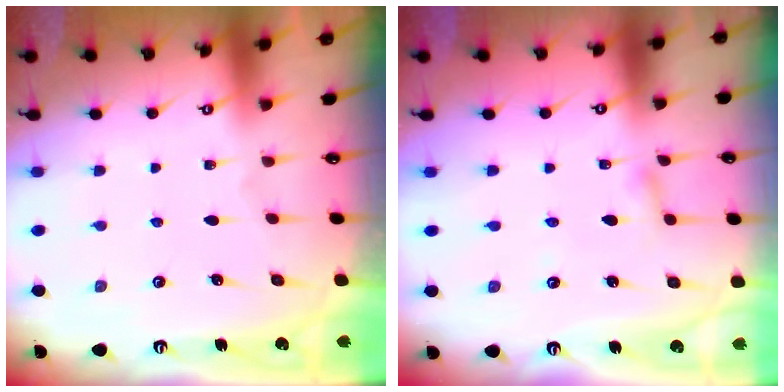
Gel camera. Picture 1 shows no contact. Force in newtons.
{"total": 1.8, "press": 1.7, "slide": 0.2}